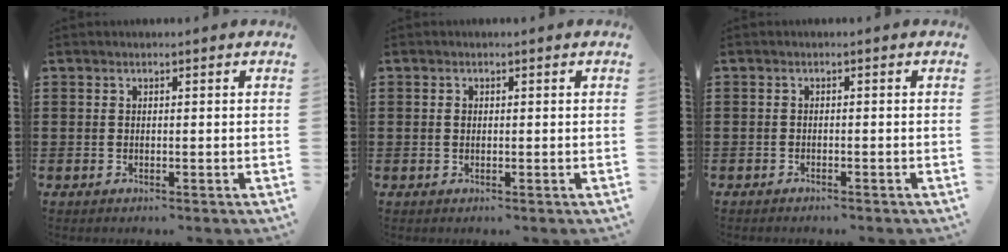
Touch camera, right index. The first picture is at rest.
{"total": 0.7, "force": [0.1, 0.5, 0.4], "torque": [-0.010, 0.001, 0.002]}
{"total": 0.8, "force": [-0.8, 0.0, 0.1], "torque": [-0.004, -0.001, -0.015]}